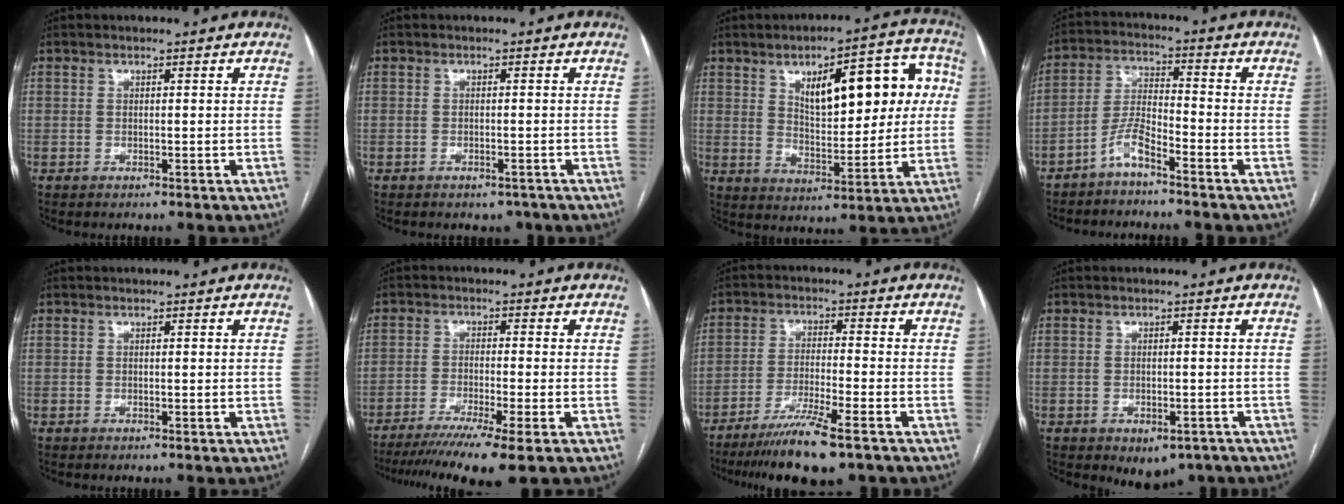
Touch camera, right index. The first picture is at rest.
{"total": 2.1, "force": [-1.7, 1.1, 0.7], "torque": [-0.007, 0.001, -0.017]}
{"total": 16.3, "force": [4.3, 6.2, 14.4], "torque": [-0.185, 0.036, 0.066]}
{"total": 5.4, "force": [-4.0, 0.9, 3.5], "torque": [-0.079, 0.004, -0.081]}
{"total": 0.0}
{"total": 11.8, "force": [-8.5, -1.1, 8.1], "torque": [-0.123, -0.030, -0.133]}
{"total": 10.0, "force": [-7.1, 0.1, 7.1], "torque": [-0.124, -0.029, -0.120]}
{"total": 5.6, "force": [-3.9, 2.9, 2.8], "torque": [-0.024, 0.001, -0.048]}